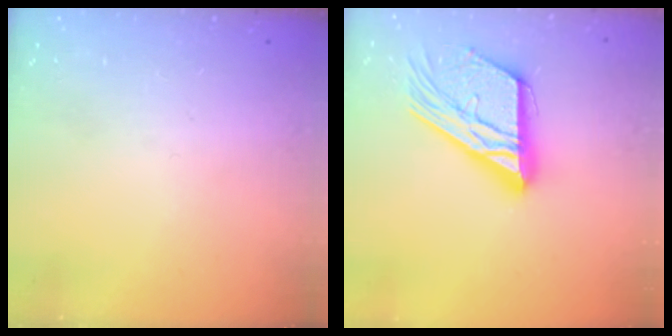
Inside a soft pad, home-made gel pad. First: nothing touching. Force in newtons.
{"total": 19.3, "press": 19.2, "slide": 1.8}